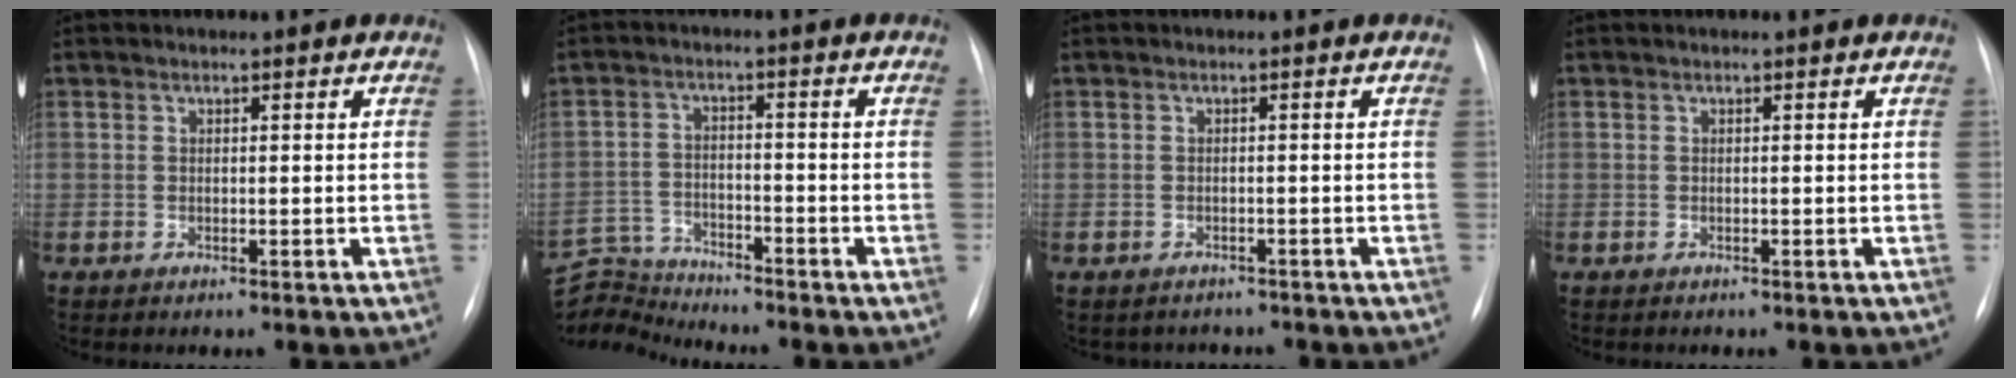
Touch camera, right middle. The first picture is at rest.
{"total": 8.0, "force": [-8.0, -0.4, -0.8], "torque": [0.001, 0.008, -0.152]}
{"total": 3.6, "force": [-3.2, 1.6, -0.1], "torque": [0.001, 0.009, -0.038]}
{"total": 0.0}